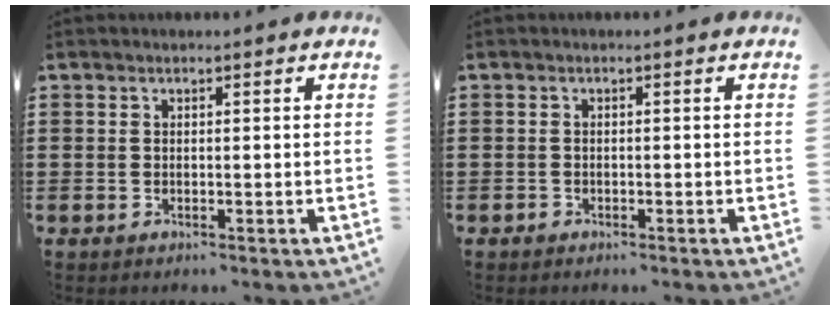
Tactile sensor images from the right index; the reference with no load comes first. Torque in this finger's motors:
{"motor_torque": [0.32, -0.25, 0.00, 0.01]}